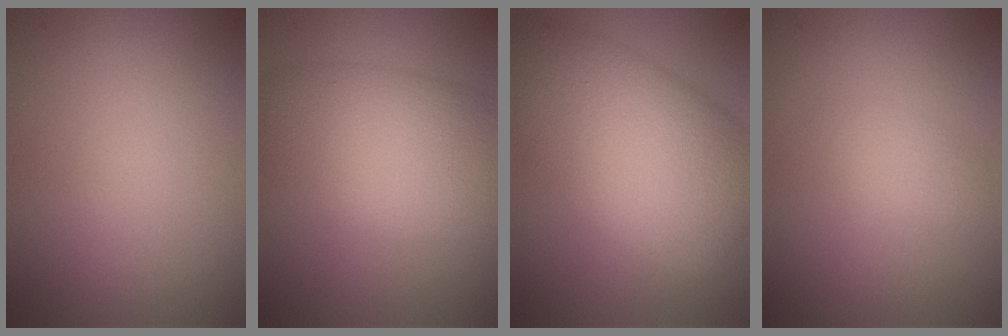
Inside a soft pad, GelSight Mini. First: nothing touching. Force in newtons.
{"total": 7.6, "press": 7.6, "slide": 0.3}
{"total": 11.3, "press": 11.3, "slide": 0.2}
{"total": 1.2, "press": 1.2, "slide": 0.1}